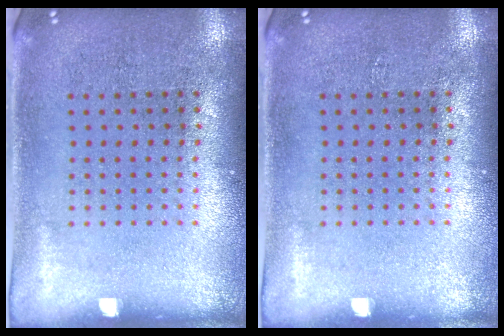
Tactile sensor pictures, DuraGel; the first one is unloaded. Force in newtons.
{"total": 0.0}